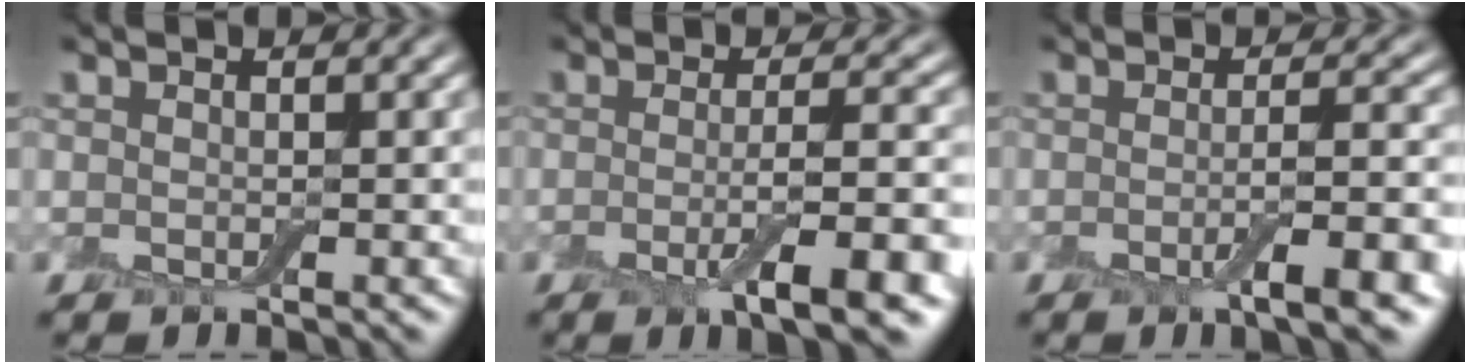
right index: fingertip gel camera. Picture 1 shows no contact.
{"total": 6.7, "force": [-2.3, 1.4, 6.2], "torque": [-0.092, -0.001, -0.040]}
{"total": 5.0, "force": [-1.7, 1.1, 4.6], "torque": [-0.066, 0.002, -0.031]}